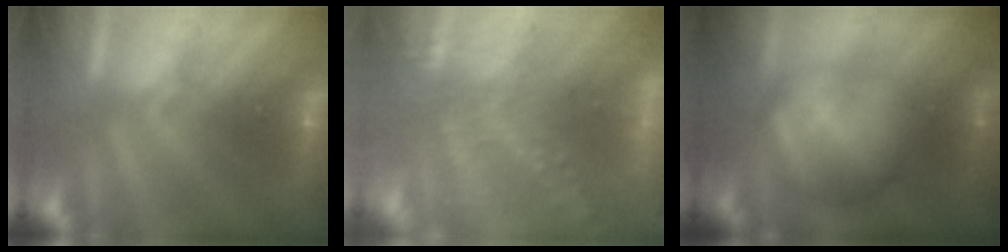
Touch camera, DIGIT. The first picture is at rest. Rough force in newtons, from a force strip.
{"total": 8.5}
{"total": 9.4}